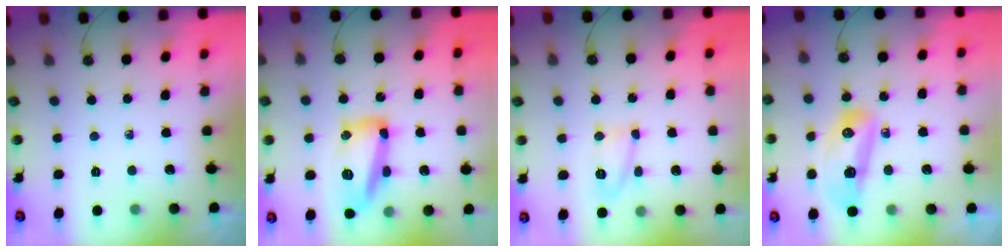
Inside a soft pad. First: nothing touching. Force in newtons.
{"total": 14.6, "press": 14.5, "slide": 1.1}
{"total": 7.9, "press": 7.9, "slide": 0.5}
{"total": 18.2, "press": 14.4, "slide": 11.0}